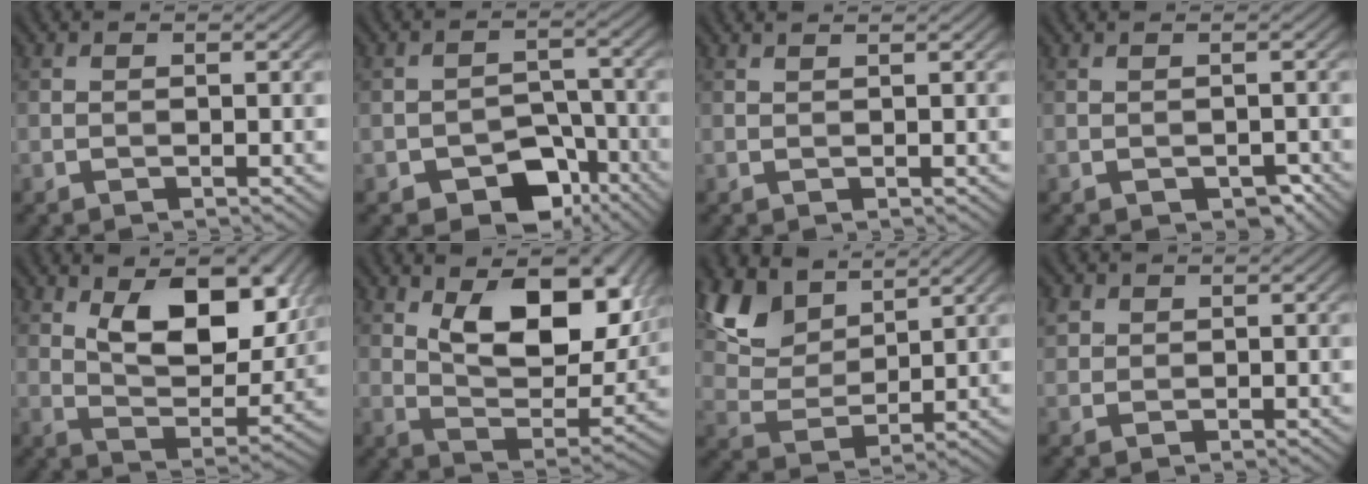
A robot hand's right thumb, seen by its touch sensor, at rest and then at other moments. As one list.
[{"total": 7.5, "force": [-4.4, 4.7, 3.7], "torque": [-0.056, -0.007, -0.073]}, {"total": 0.7, "force": [0.6, -0.2, 0.3], "torque": [-0.010, 0.001, 0.009]}, {"total": 1.5, "force": [-0.8, 0.7, 1.0], "torque": [-0.020, -0.006, -0.007]}, {"total": 12.1, "force": [5.0, 5.9, 9.3], "torque": [-0.150, -0.012, 0.080]}, {"total": 14.2, "force": [5.8, 6.8, 11.0], "torque": [-0.174, -0.007, 0.093]}, {"total": 10.3, "force": [6.5, 5.4, 5.9], "torque": [-0.154, 0.014, 0.127]}, {"total": 2.0, "force": [0.9, 1.7, 0.7], "torque": [-0.023, 0.002, 0.019]}]